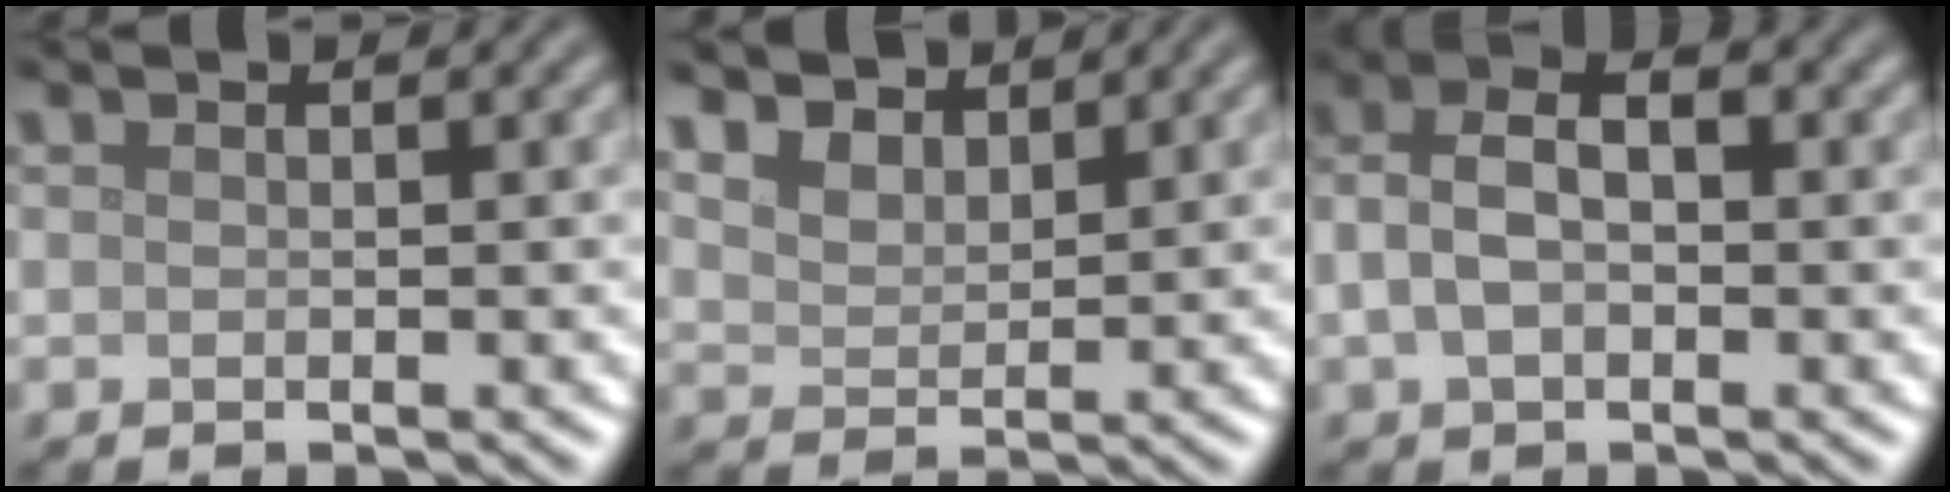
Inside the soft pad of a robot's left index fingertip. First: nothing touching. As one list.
[{"total": 5.0, "force": [4.1, 2.3, 1.7], "torque": [-0.065, -0.001, 0.075]}, {"total": 4.5, "force": [0.0, 2.8, 3.5], "torque": [-0.070, 0.013, -0.005]}]